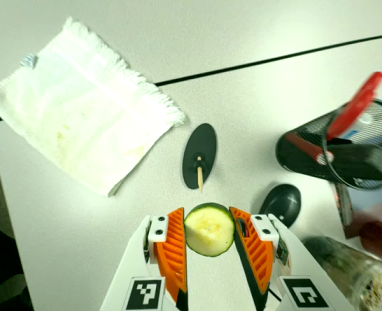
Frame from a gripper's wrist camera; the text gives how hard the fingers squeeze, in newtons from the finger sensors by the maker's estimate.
{"total": 8.1, "left": 7.6, "right": 8.6}